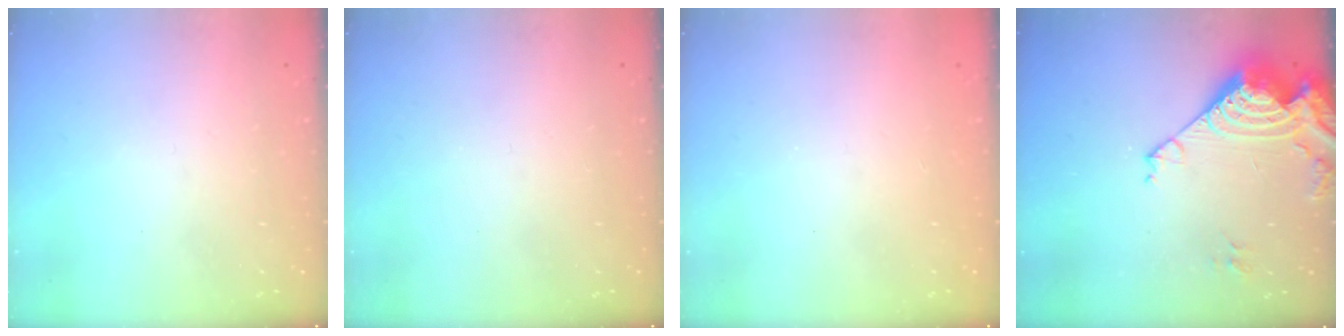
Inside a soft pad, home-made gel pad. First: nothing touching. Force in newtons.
{"total": 0.0}
{"total": 0.7, "press": 0.7, "slide": 0.2}
{"total": 15.3, "press": 15.2, "slide": 1.8}